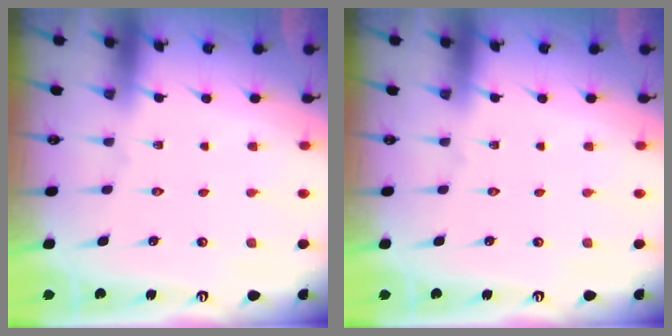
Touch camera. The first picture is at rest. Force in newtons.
{"total": 0.0}